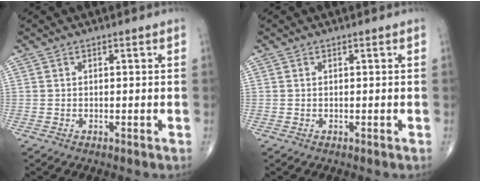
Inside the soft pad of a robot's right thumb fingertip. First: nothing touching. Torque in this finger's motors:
{"motor_torque": [0.39, 0.53, -0.04, -0.05, -0.02]}